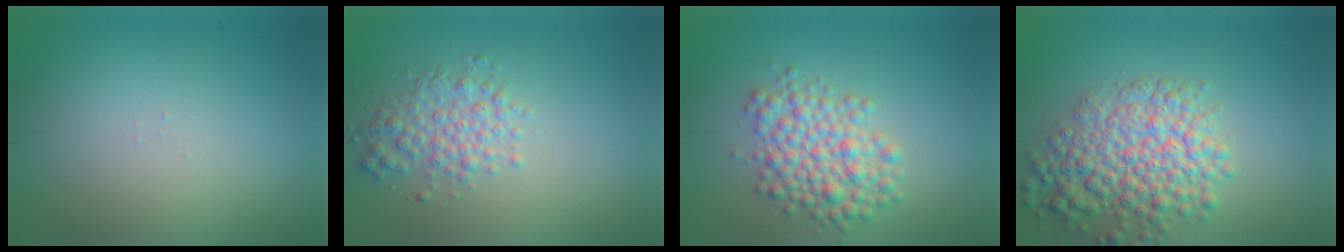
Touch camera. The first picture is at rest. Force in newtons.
{"total": 3.1, "press": 3.1, "slide": 0.1}
{"total": 5.0, "press": 4.9, "slide": 0.2}
{"total": 7.0, "press": 7.0, "slide": 0.3}